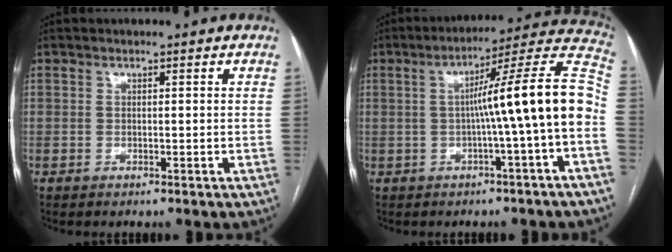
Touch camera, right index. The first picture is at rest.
{"total": 14.9, "force": [-1.5, -1.2, 14.8], "torque": [-0.201, 0.036, -0.029]}